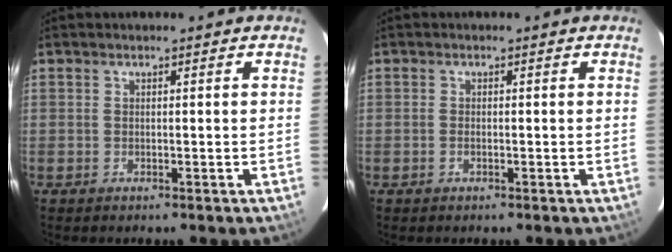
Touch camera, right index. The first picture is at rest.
{"total": 0.8, "force": [-0.4, 0.5, 0.5], "torque": [-0.013, -0.001, -0.007]}